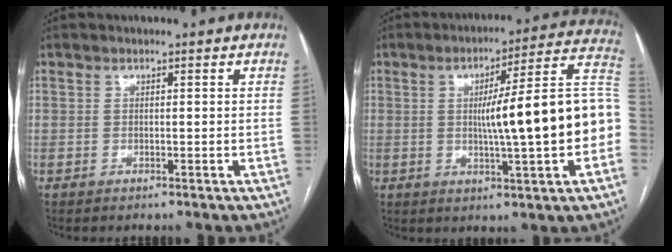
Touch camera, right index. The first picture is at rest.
{"total": 18.5, "force": [-1.2, 0.9, 18.5], "torque": [-0.220, 0.037, -0.017]}